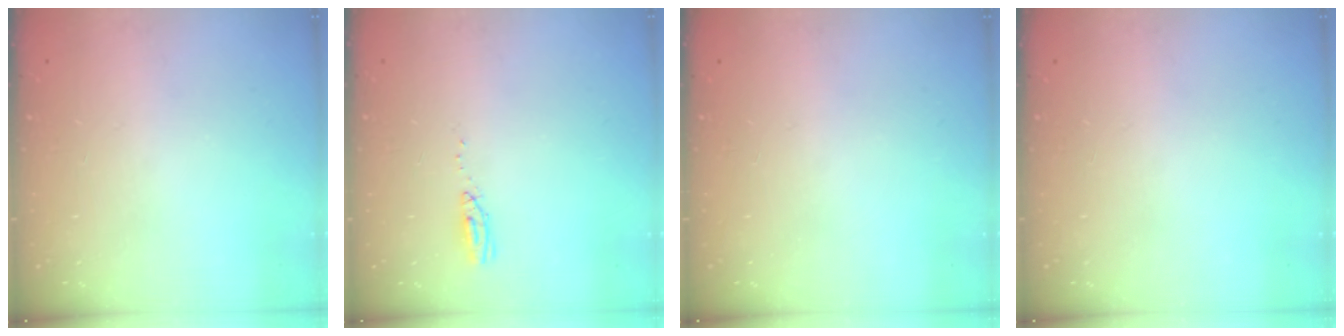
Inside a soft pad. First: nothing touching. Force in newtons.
{"total": 3.7, "press": 3.4, "slide": 1.5}
{"total": 0.0}
{"total": 0.0}